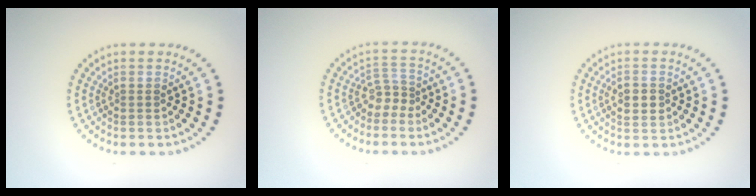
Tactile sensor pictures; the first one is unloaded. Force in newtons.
{"total": 1.9, "press": 1.2, "slide": 1.4}
{"total": 2.5, "press": 2.5, "slide": 0.0}